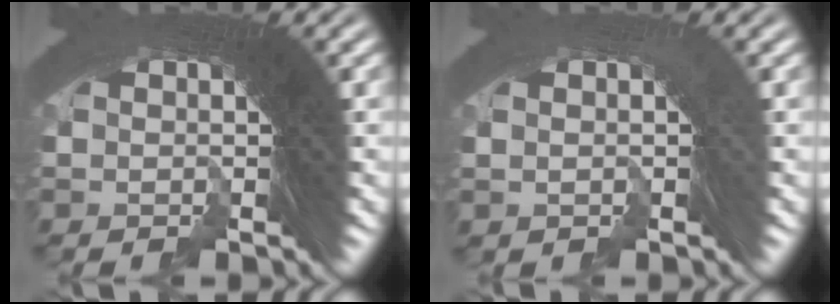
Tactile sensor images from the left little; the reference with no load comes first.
{"total": 0.9, "force": [-0.5, 0.0, -0.7], "torque": [0.005, 0.001, -0.005]}